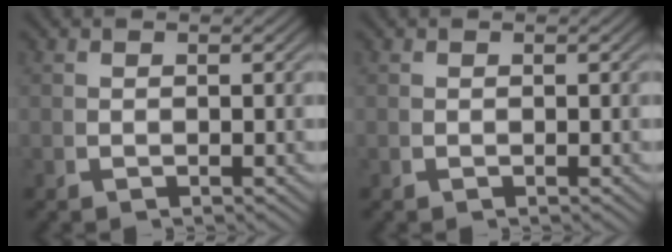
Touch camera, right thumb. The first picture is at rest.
{"total": 0.0}